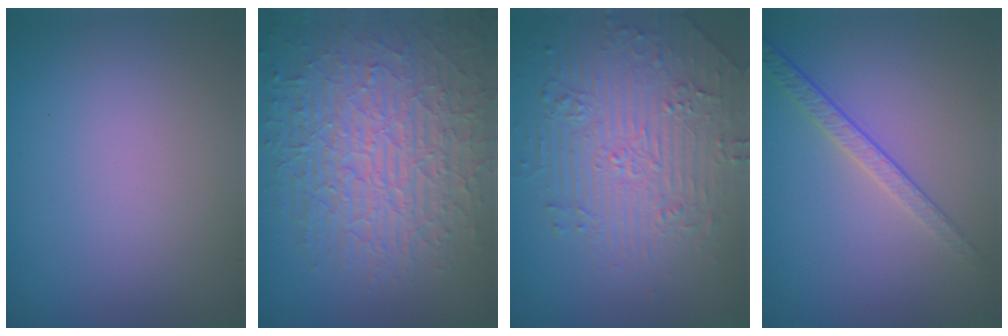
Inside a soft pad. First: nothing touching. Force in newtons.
{"total": 8.7, "press": 6.1, "slide": 6.2}
{"total": 4.3, "press": 4.1, "slide": 1.1}
{"total": 2.1, "press": 1.6, "slide": 1.4}